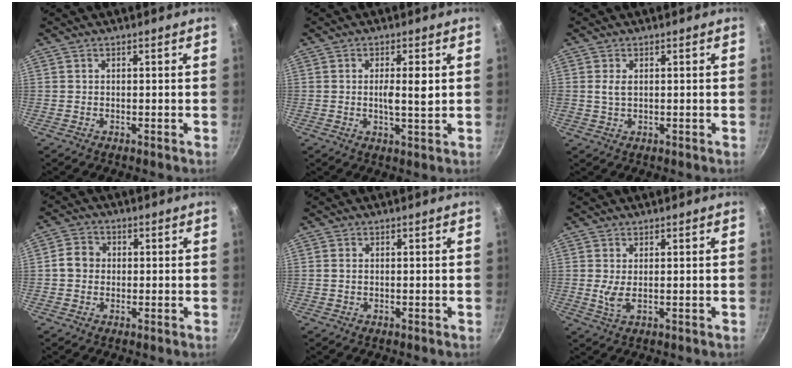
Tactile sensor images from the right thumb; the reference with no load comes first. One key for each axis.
{"total": 4.4, "fx": 0.5, "fy": 1.0, "fz": 4.3, "tx": -0.075, "ty": -0.005, "tz": 0.006}
{"total": 2.1, "fx": 0.4, "fy": 1.1, "fz": 1.8, "tx": -0.031, "ty": -0.001, "tz": 0.009}
{"total": 4.3, "fx": 0.0, "fy": 3.8, "fz": 2.0, "tx": -0.019, "ty": 0.010, "tz": -0.011}
{"total": 0.7, "fx": 0.0, "fy": 0.5, "fz": 0.5, "tx": -0.009, "ty": 0.001, "tz": 0.000}
{"total": 2.8, "fx": 0.3, "fy": 1.1, "fz": 2.6, "tx": -0.057, "ty": -0.007, "tz": 0.013}